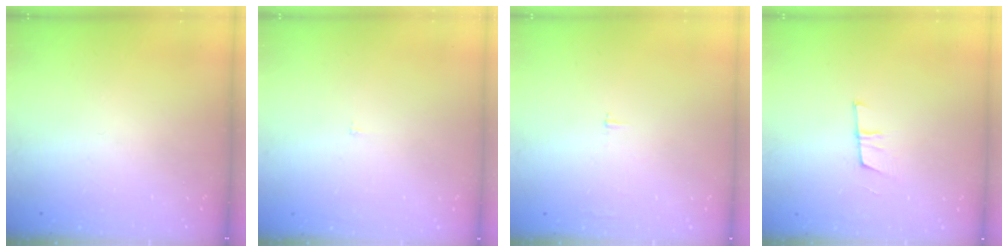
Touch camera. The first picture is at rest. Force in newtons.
{"total": 2.2, "press": 2.2, "slide": 0.2}
{"total": 2.1, "press": 2.1, "slide": 0.2}
{"total": 6.0, "press": 5.4, "slide": 2.5}